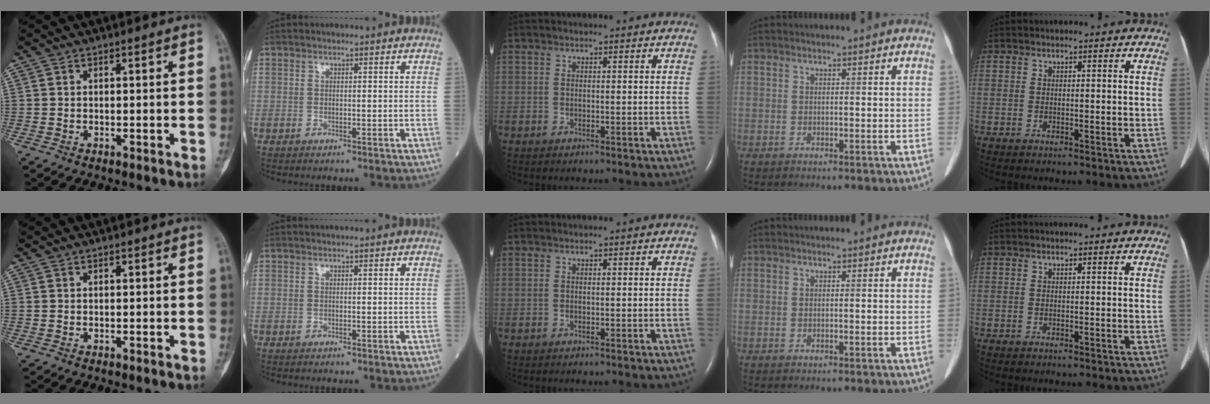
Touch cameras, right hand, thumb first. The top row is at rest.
{}